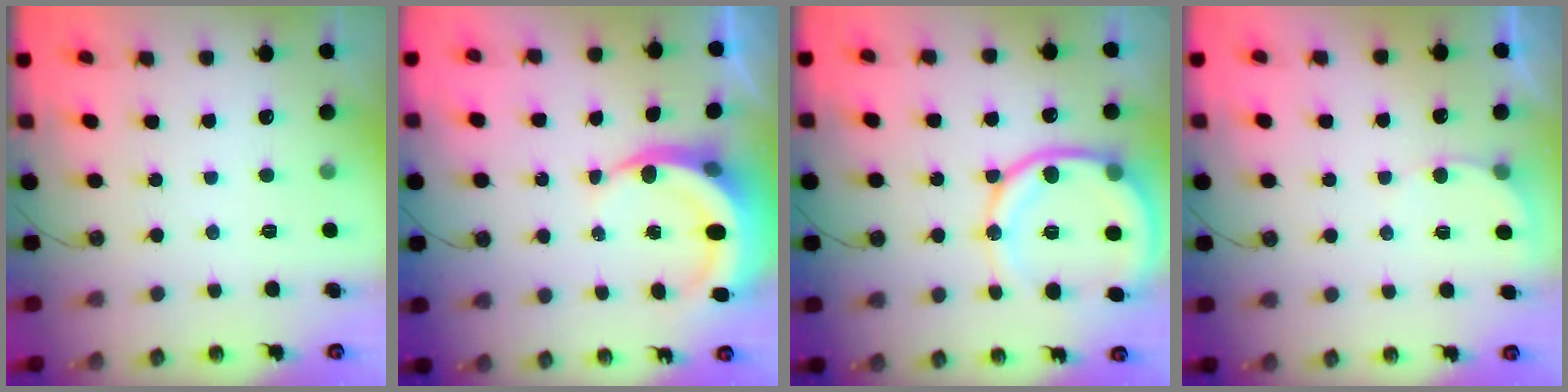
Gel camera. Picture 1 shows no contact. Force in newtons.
{"total": 8.4, "press": 8.3, "slide": 1.3}
{"total": 14.2, "press": 14.2, "slide": 1.3}
{"total": 3.5, "press": 3.5, "slide": 0.3}